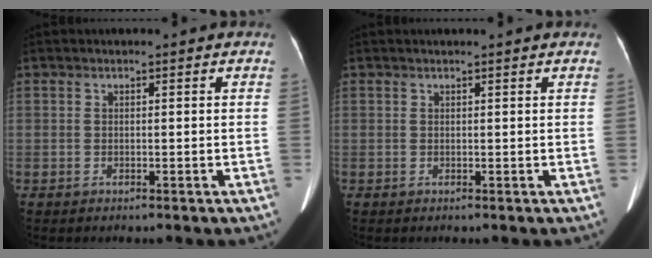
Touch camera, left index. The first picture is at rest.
{"total": 2.0, "force": [1.8, -0.1, 0.8], "torque": [-0.010, 0.018, 0.024]}